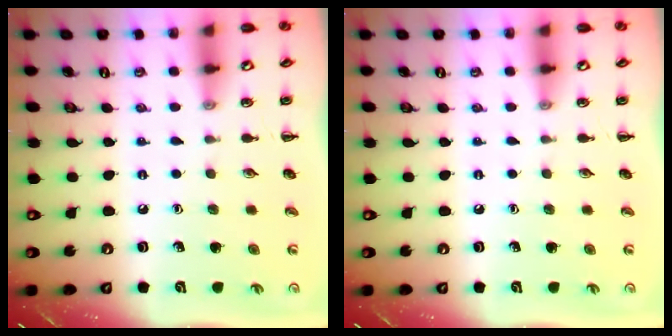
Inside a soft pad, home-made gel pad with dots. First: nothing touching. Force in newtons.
{"total": 0.0}